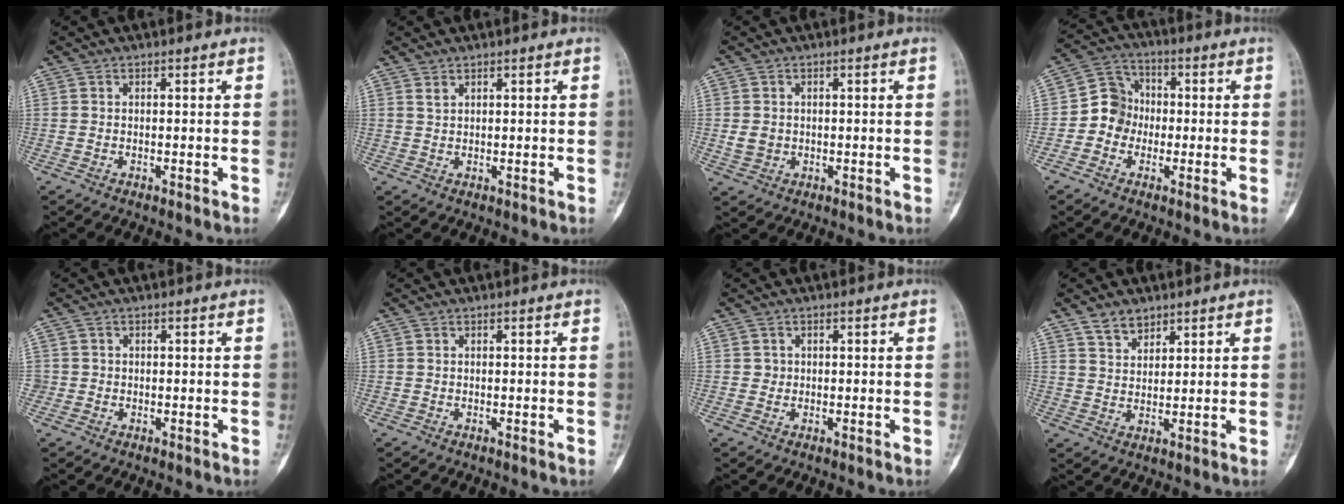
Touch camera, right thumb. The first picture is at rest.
{"total": 1.1, "force": [0.9, 0.4, 0.5], "torque": [-0.006, -0.003, 0.020]}
{"total": 2.6, "force": [-0.1, 2.2, 1.3], "torque": [-0.018, 0.003, 0.004]}
{"total": 7.6, "force": [-1.3, 7.0, 2.7], "torque": [-0.013, 0.025, -0.038]}
{"total": 1.3, "force": [-0.2, 1.3, 0.0], "torque": [0.009, 0.007, -0.006]}
{"total": 0.0}
{"total": 1.1, "force": [0.1, 1.1, 0.2], "torque": [0.006, 0.003, 0.002]}
{"total": 4.4, "force": [3.3, 2.5, 1.4], "torque": [-0.008, -0.023, 0.065]}